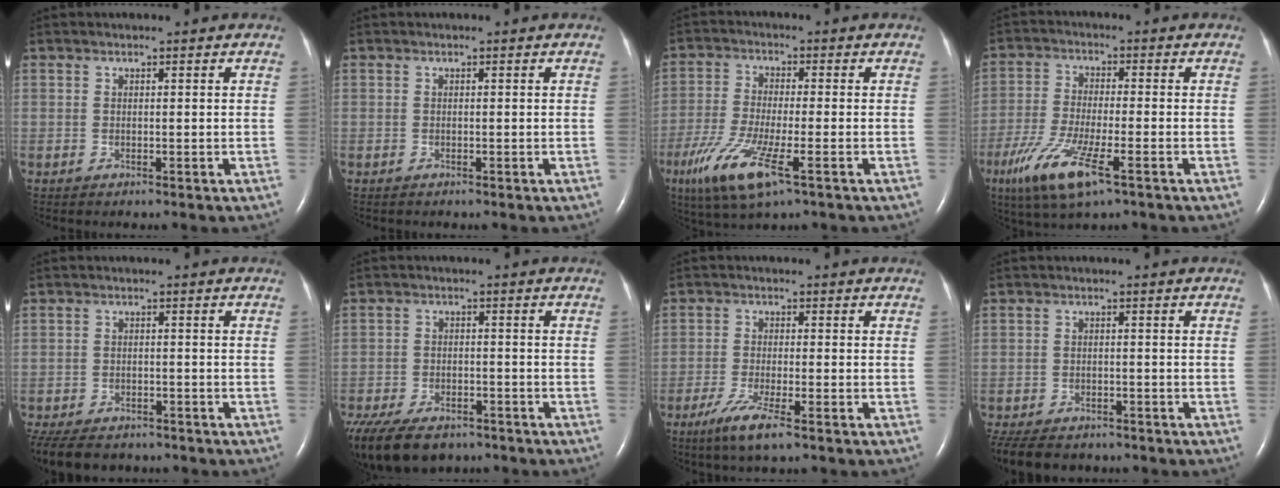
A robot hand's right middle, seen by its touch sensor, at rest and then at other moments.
{"total": 0.0}
{"total": 10.3, "force": [-5.0, 1.7, 8.8], "torque": [-0.186, -0.029, -0.090]}
{"total": 10.2, "force": [-5.4, 1.7, 8.5], "torque": [-0.178, -0.026, -0.098]}
{"total": 12.4, "force": [-9.7, 5.7, 5.0], "torque": [-0.122, -0.019, -0.133]}
{"total": 16.9, "force": [-12.1, 8.4, 8.4], "torque": [-0.227, -0.032, -0.180]}
{"total": 5.5, "force": [-3.4, 0.3, 4.3], "torque": [-0.092, -0.015, -0.065]}
{"total": 11.1, "force": [-9.0, 4.8, 4.4], "torque": [-0.100, -0.014, -0.124]}